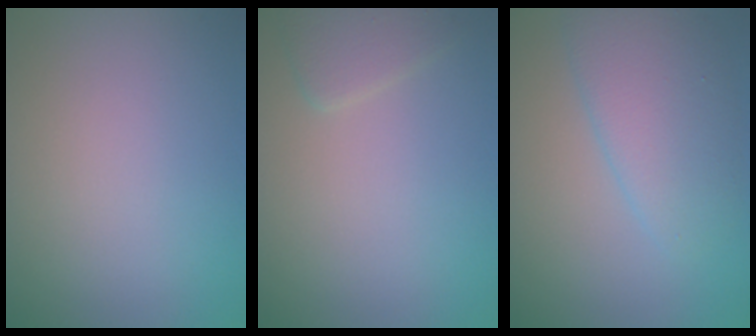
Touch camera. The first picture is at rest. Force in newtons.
{"total": 1.8, "press": 1.8, "slide": 0.1}
{"total": 4.1, "press": 4.1, "slide": 0.2}